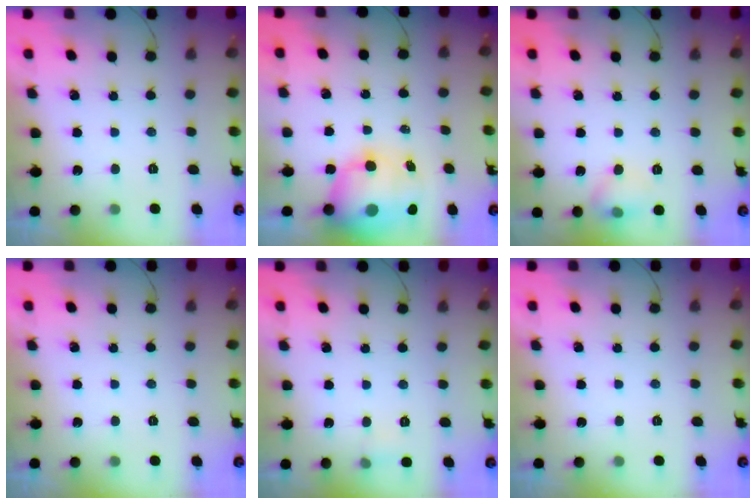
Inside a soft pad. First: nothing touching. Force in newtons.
{"total": 13.5, "press": 13.0, "slide": 3.5}
{"total": 6.6, "press": 6.4, "slide": 1.5}
{"total": 0.0}
{"total": 4.1, "press": 3.9, "slide": 1.4}
{"total": 0.0}